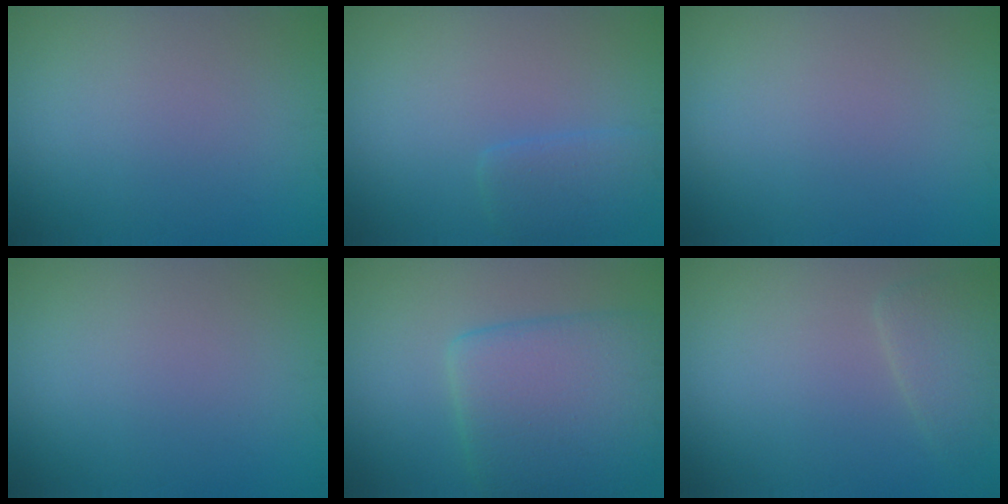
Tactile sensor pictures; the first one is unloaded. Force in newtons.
{"total": 2.4, "press": 2.3, "slide": 0.2}
{"total": 0.0}
{"total": 0.0}
{"total": 8.2, "press": 8.2, "slide": 0.6}
{"total": 2.2, "press": 2.1, "slide": 0.3}